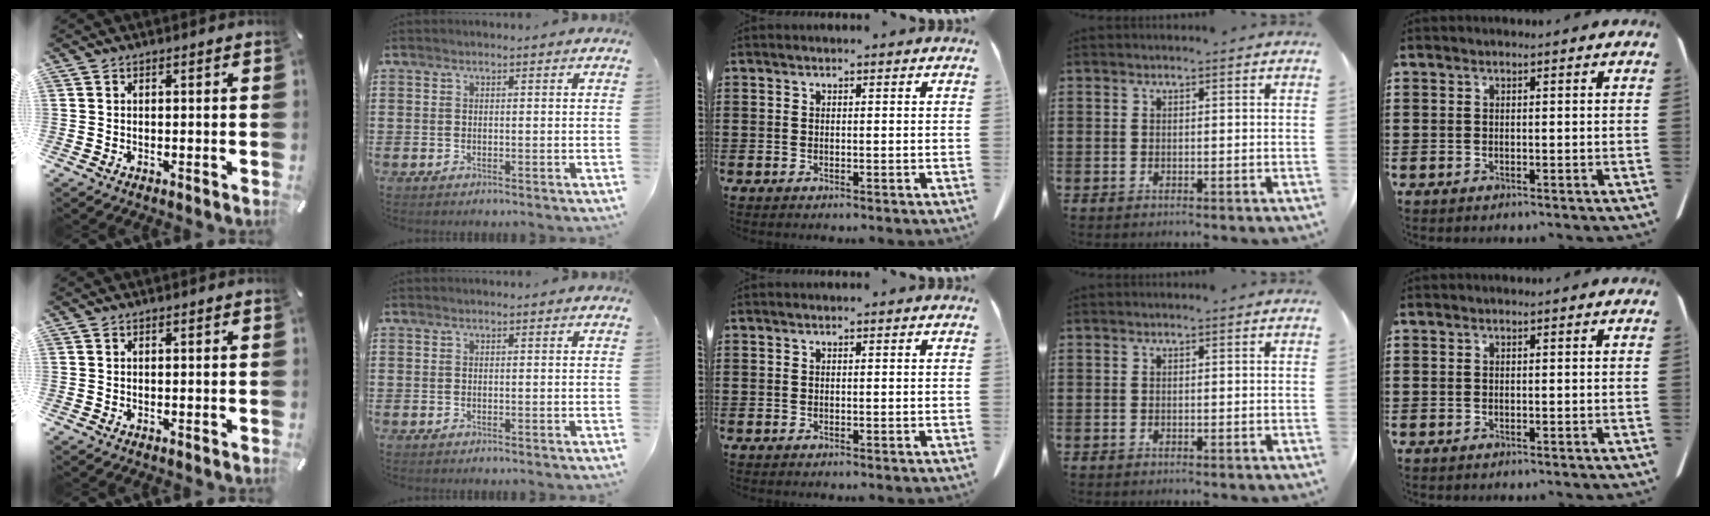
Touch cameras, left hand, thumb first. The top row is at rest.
{}